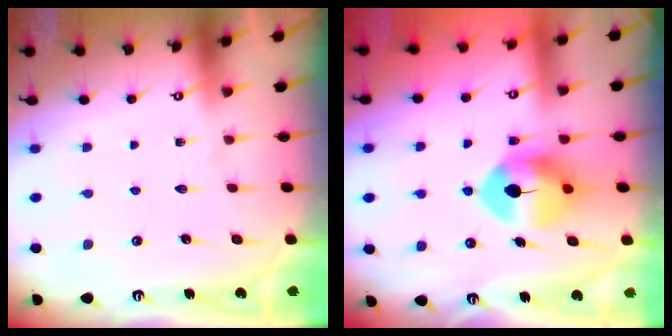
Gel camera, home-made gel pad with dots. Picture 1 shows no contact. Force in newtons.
{"total": 10.5, "press": 10.4, "slide": 1.5}